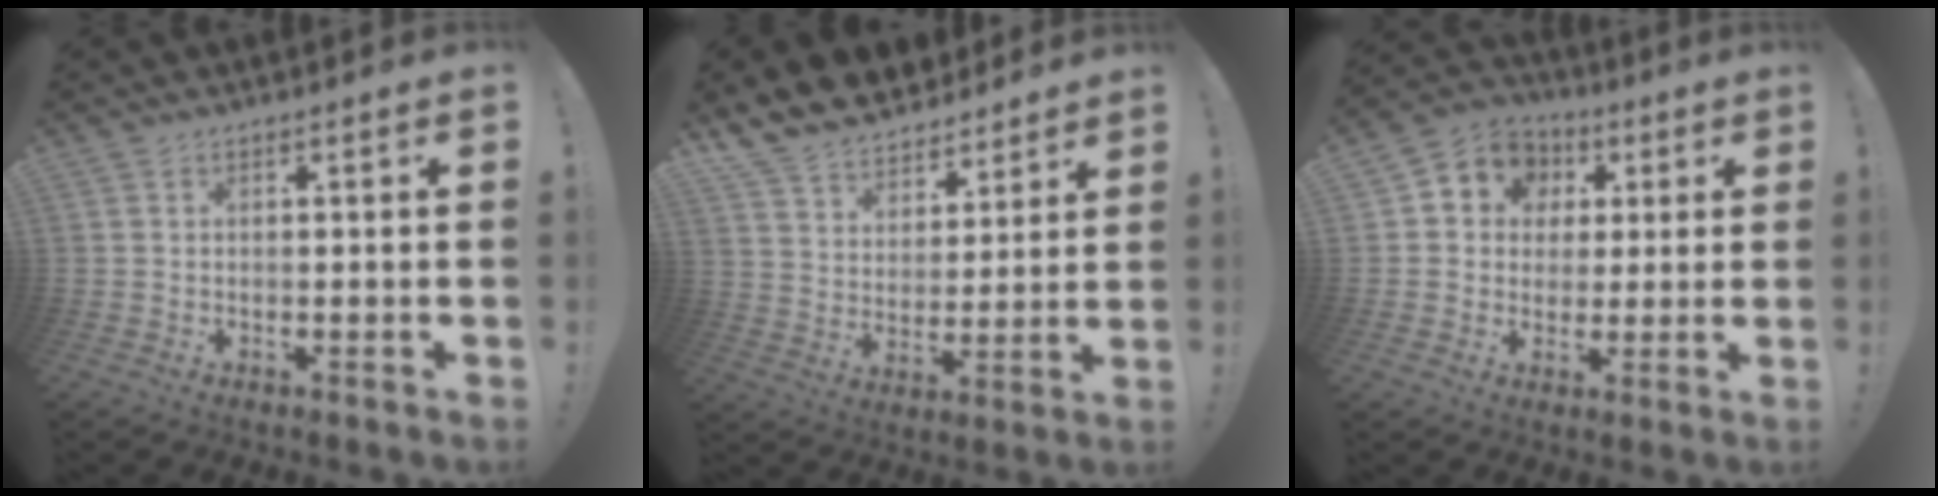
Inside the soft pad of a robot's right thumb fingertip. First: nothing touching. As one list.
[{"total": 9.8, "force": [8.5, 4.9, 1.1], "torque": [-0.037, -0.074, 0.164]}, {"total": 8.8, "force": [2.1, 8.1, 2.9], "torque": [-0.040, -0.007, 0.045]}]